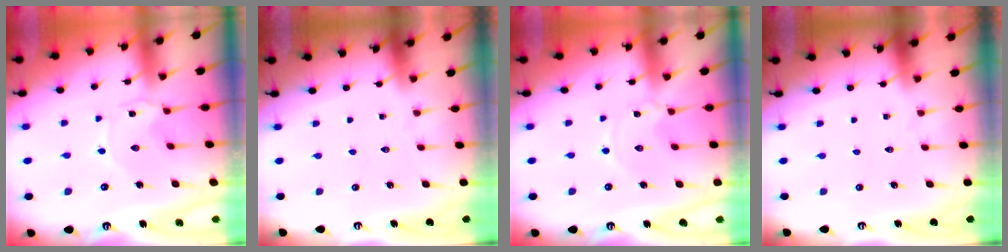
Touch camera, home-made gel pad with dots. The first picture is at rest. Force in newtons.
{"total": 0.0}
{"total": 0.0}
{"total": 0.0}